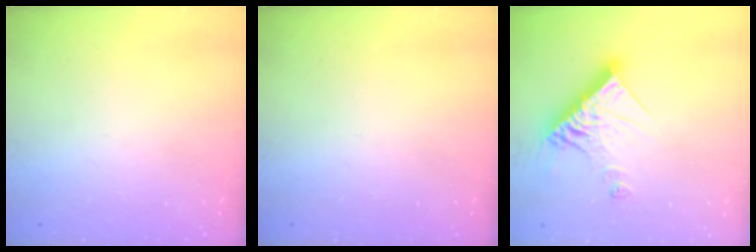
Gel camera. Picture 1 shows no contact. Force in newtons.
{"total": 0.0}
{"total": 14.4, "press": 14.3, "slide": 1.5}